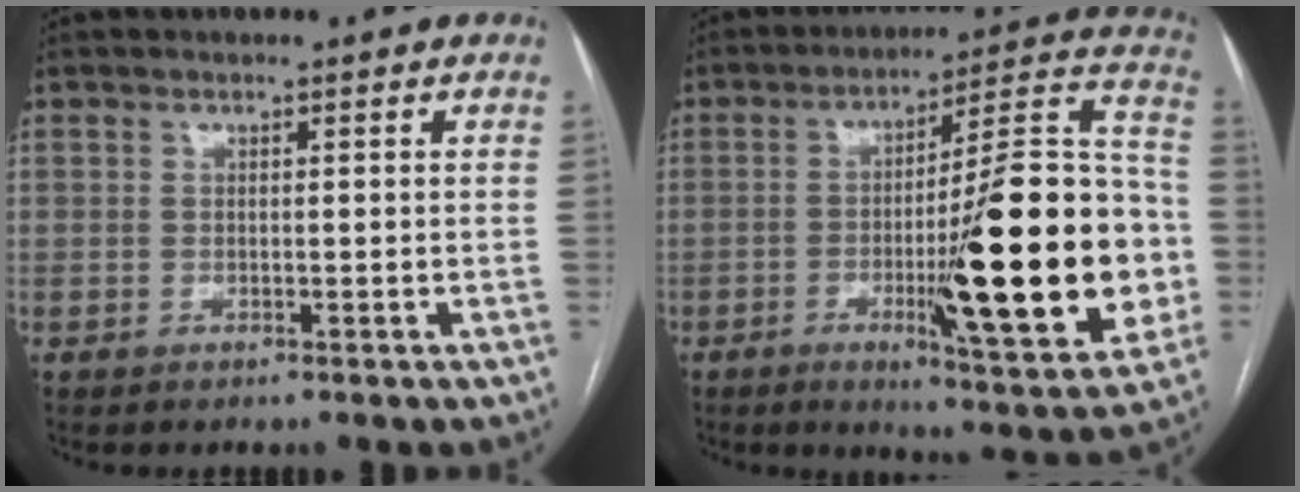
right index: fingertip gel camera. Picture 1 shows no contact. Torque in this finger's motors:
{"motor_torque": [1.55, -0.59, 1.05, 0.21]}